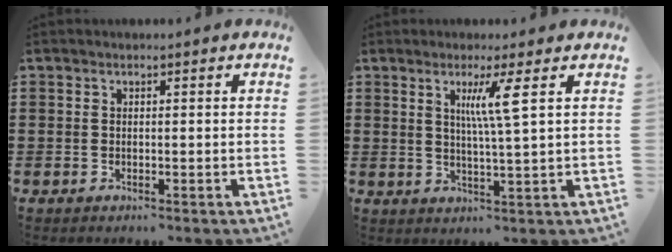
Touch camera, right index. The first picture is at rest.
{"total": 5.0, "force": [1.8, -0.6, 4.6], "torque": [-0.094, -0.005, 0.026]}